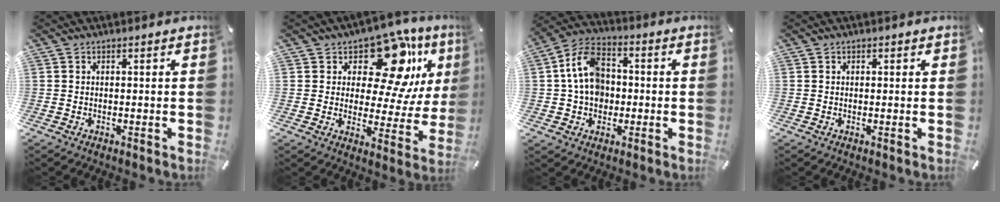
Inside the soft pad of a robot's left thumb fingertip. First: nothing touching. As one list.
[{"total": 16.1, "force": [9.5, 8.7, 9.6], "torque": [-0.135, -0.070, 0.162]}, {"total": 11.4, "force": [0.1, 9.2, 6.8], "torque": [-0.148, 0.024, 0.005]}, {"total": 0.5, "force": [0.2, 0.5, 0.1], "torque": [-0.002, 0.003, 0.003]}]